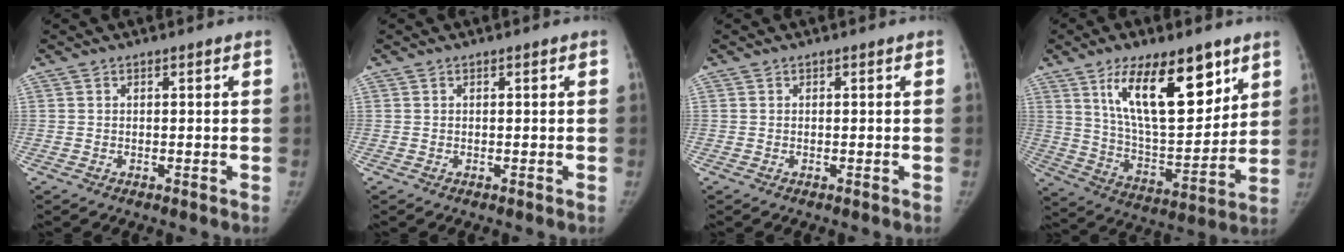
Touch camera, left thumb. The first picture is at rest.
{"total": 0.0}
{"total": 0.0}
{"total": 20.4, "force": [10.6, 8.2, 15.4], "torque": [-0.204, -0.058, 0.192]}